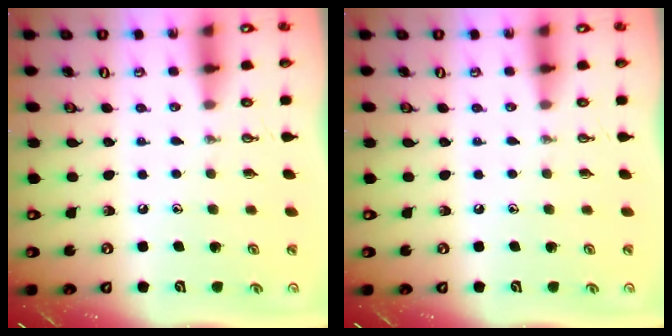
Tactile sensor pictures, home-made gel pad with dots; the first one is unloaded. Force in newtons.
{"total": 0.0}